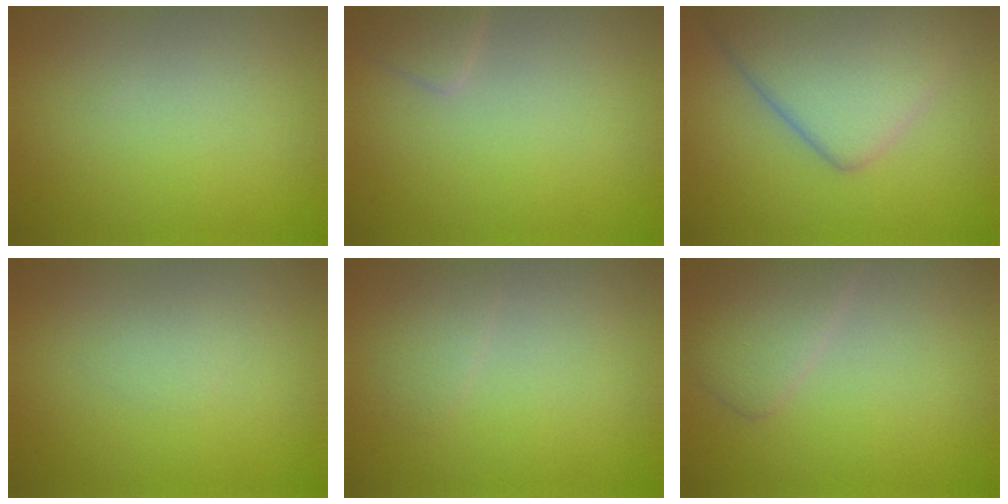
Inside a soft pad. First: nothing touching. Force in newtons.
{"total": 1.3, "press": 1.3, "slide": 0.0}
{"total": 7.4, "press": 7.4, "slide": 0.2}
{"total": 0.8, "press": 0.8, "slide": 0.1}
{"total": 1.2, "press": 1.2, "slide": 0.0}
{"total": 2.7, "press": 2.7, "slide": 0.1}